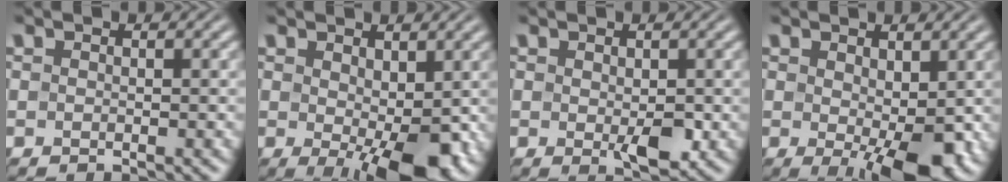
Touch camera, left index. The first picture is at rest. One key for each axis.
{"total": 7.2, "fx": -0.7, "fy": 3.2, "fz": 6.5, "tx": -0.105, "ty": -0.014, "tz": -0.002}
{"total": 2.7, "fx": -0.3, "fy": 1.2, "fz": 2.3, "tx": -0.038, "ty": -0.008, "tz": 0.001}
{"total": 6.4, "fx": -0.5, "fy": 2.6, "fz": 5.8, "tx": -0.096, "ty": -0.013, "tz": -0.001}